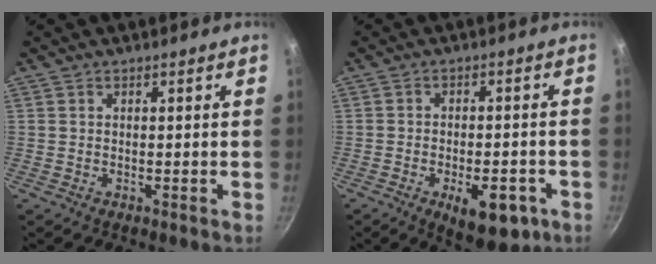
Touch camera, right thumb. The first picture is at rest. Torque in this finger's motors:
{"motor_torque": [0.87, 0.77, 0.46, -0.62, 0.22]}